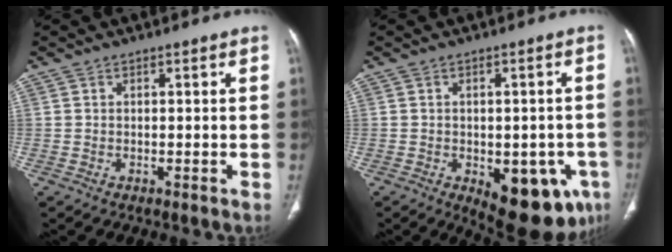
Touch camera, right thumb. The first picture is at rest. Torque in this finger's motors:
{"motor_torque": [1.85, 1.27, 1.01, -1.09, 0.35]}